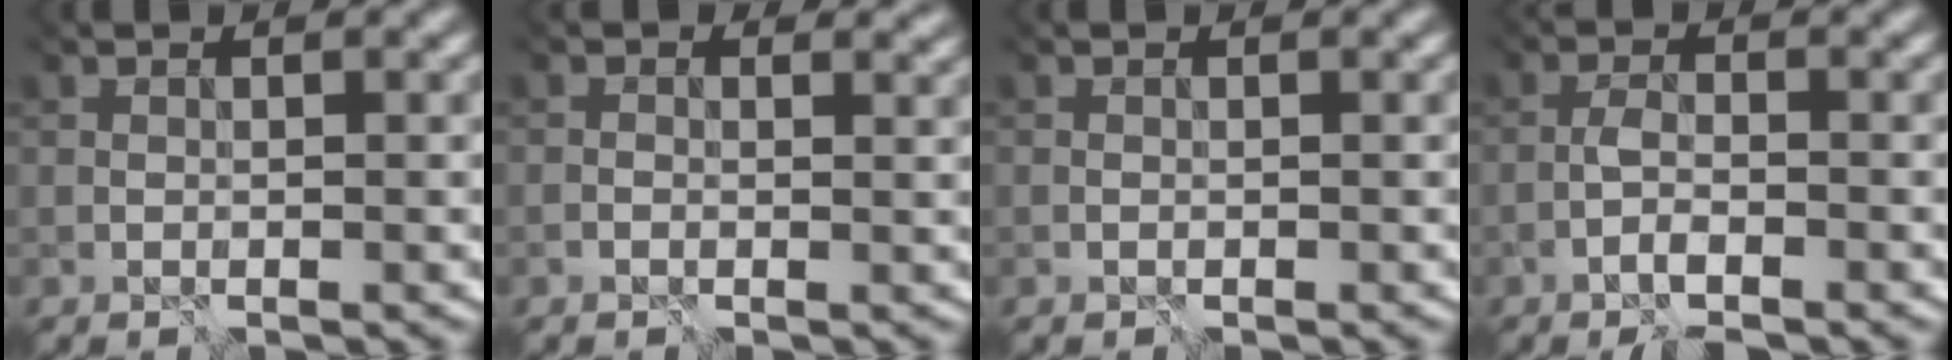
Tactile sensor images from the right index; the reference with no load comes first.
{"total": 0.7, "force": [-0.6, 0.3, 0.2], "torque": [0.001, -0.005, -0.008]}
{"total": 0.8, "force": [-0.6, -0.3, -0.4], "torque": [0.006, -0.001, -0.007]}
{"total": 4.6, "force": [-4.2, -0.4, 1.7], "torque": [-0.037, 0.001, -0.057]}